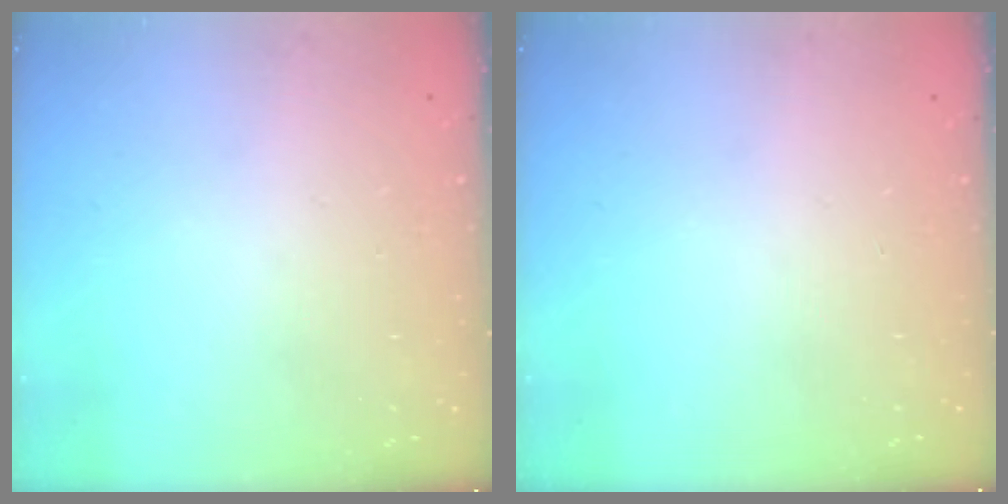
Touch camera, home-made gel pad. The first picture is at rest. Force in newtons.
{"total": 0.0}